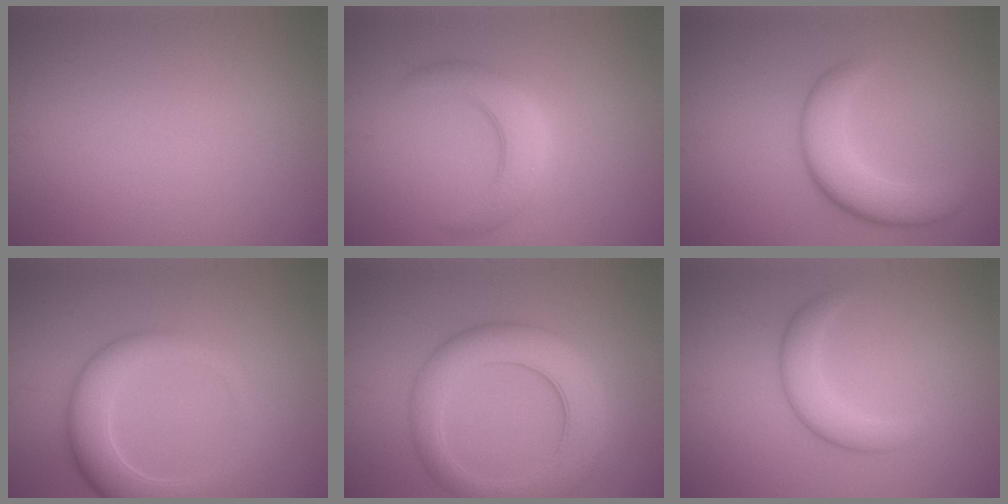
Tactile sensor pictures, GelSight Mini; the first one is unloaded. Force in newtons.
{"total": 3.8, "press": 3.8, "slide": 0.1}
{"total": 4.8, "press": 4.8, "slide": 0.3}
{"total": 5.5, "press": 5.5, "slide": 0.5}
{"total": 7.1, "press": 7.1, "slide": 0.2}
{"total": 2.8, "press": 2.8, "slide": 0.1}